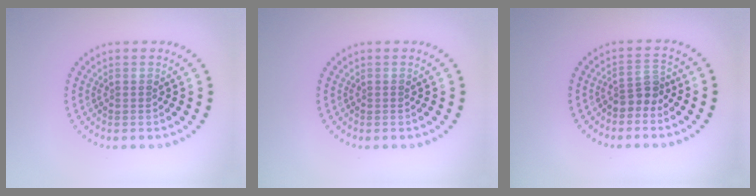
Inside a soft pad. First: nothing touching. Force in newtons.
{"total": 0.0}
{"total": 2.3, "press": 1.8, "slide": 1.4}